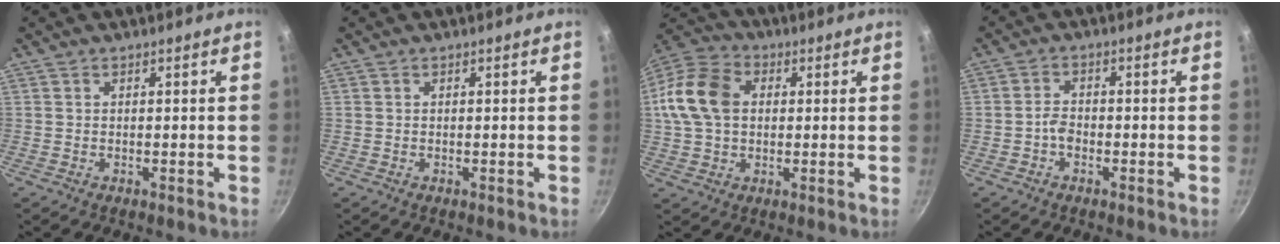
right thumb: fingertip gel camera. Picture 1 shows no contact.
{"total": 0.0}
{"total": 13.5, "force": [1.7, 9.8, 9.1], "torque": [-0.161, 0.022, 0.016]}
{"total": 2.5, "force": [-1.2, 1.6, 1.5], "torque": [-0.023, 0.017, -0.025]}